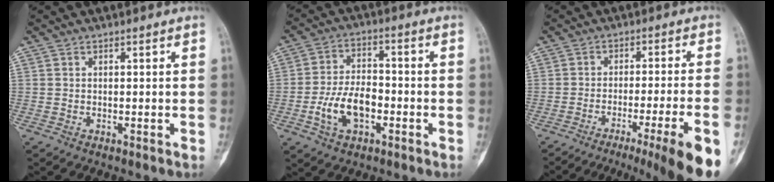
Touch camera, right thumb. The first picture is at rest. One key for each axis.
{"total": 10.1, "fx": -3.2, "fy": 5.9, "fz": 7.6, "tx": -0.134, "ty": 0.025, "tz": -0.058}
{"total": 15.5, "fx": -8.8, "fy": 0.4, "fz": 12.7, "tx": -0.143, "ty": 0.023, "tz": -0.128}